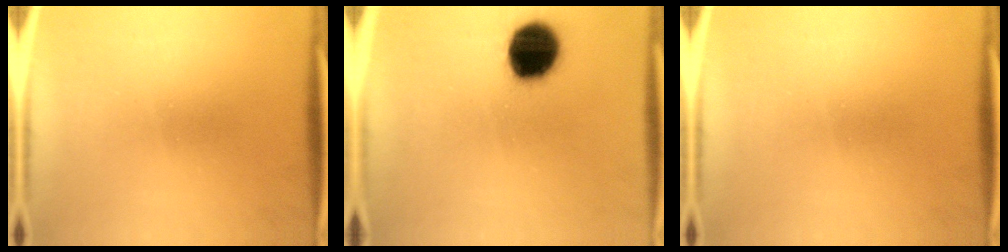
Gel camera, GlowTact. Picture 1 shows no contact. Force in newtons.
{"total": 15.2}
{"total": 0.0}